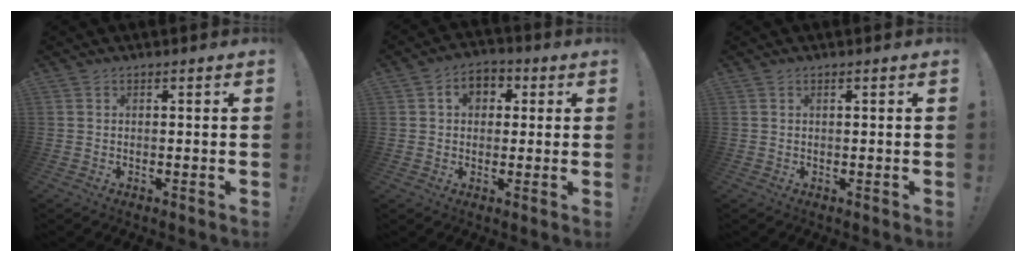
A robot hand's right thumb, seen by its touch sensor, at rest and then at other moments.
{"total": 6.6, "force": [1.6, 5.1, 3.8], "torque": [-0.056, 0.008, 0.028]}
{"total": 0.5, "force": [0.2, -0.1, 0.5], "torque": [-0.009, 0.000, 0.002]}